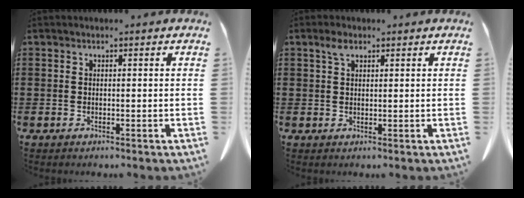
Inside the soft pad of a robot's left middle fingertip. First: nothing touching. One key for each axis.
{"total": 2.2, "fx": 1.2, "fy": 1.1, "fz": 1.4, "tx": -0.034, "ty": 0.003, "tz": 0.023}